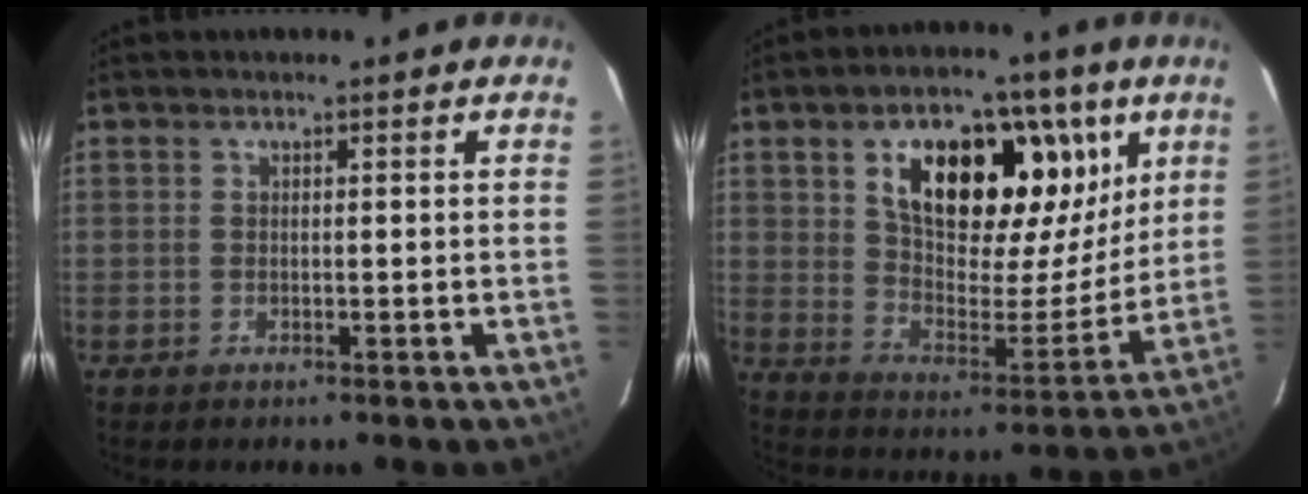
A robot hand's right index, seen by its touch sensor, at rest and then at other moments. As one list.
[{"total": 20.5, "force": [8.5, 9.7, 15.9], "torque": [-0.232, 0.023, 0.143]}]